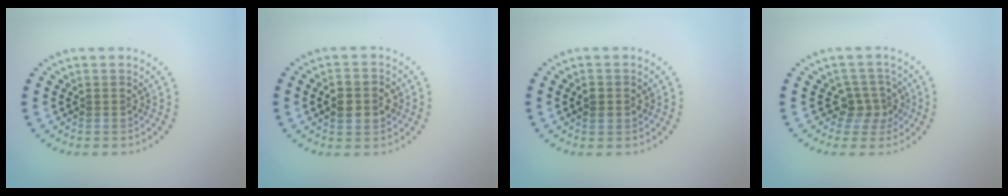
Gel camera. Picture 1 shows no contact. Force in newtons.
{"total": 3.8, "press": 3.8, "slide": 0.1}
{"total": 1.3, "press": 1.3, "slide": 0.1}
{"total": 2.6, "press": 2.0, "slide": 1.7}